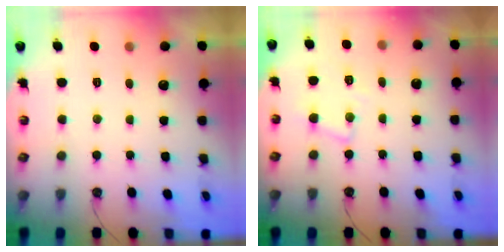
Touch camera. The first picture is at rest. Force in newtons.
{"total": 9.2, "press": 9.2, "slide": 0.7}